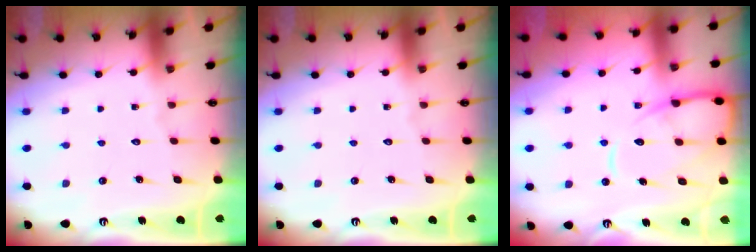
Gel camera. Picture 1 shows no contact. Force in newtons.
{"total": 0.0}
{"total": 11.6, "press": 11.6, "slide": 1.0}